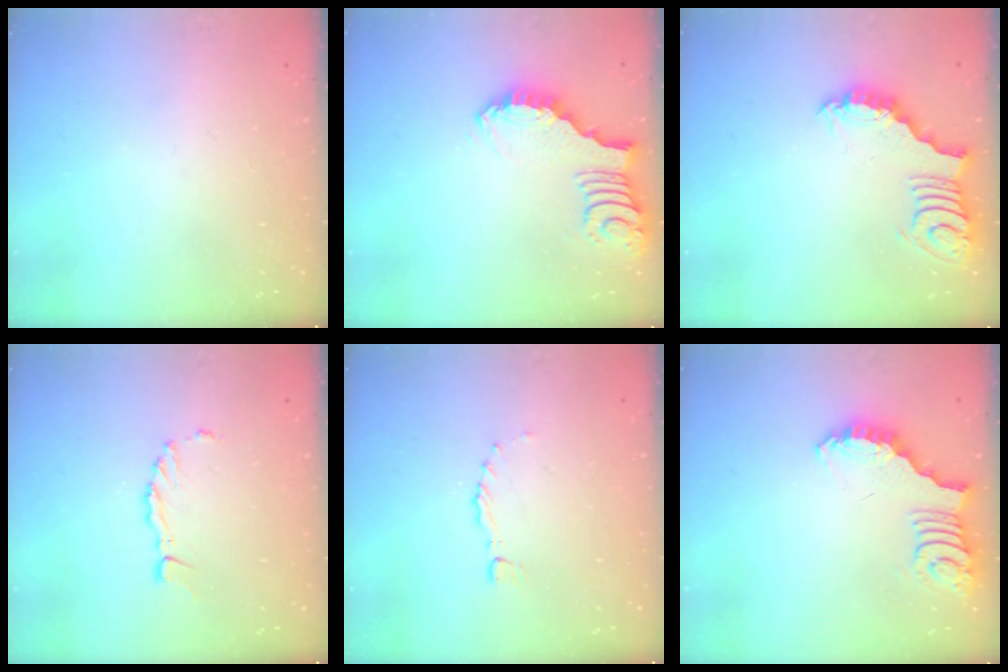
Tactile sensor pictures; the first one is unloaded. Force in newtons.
{"total": 1.7, "press": 1.6, "slide": 0.4}
{"total": 3.0, "press": 3.0, "slide": 0.5}
{"total": 2.1, "press": 2.1, "slide": 0.2}
{"total": 0.0}
{"total": 2.7, "press": 2.7, "slide": 0.5}